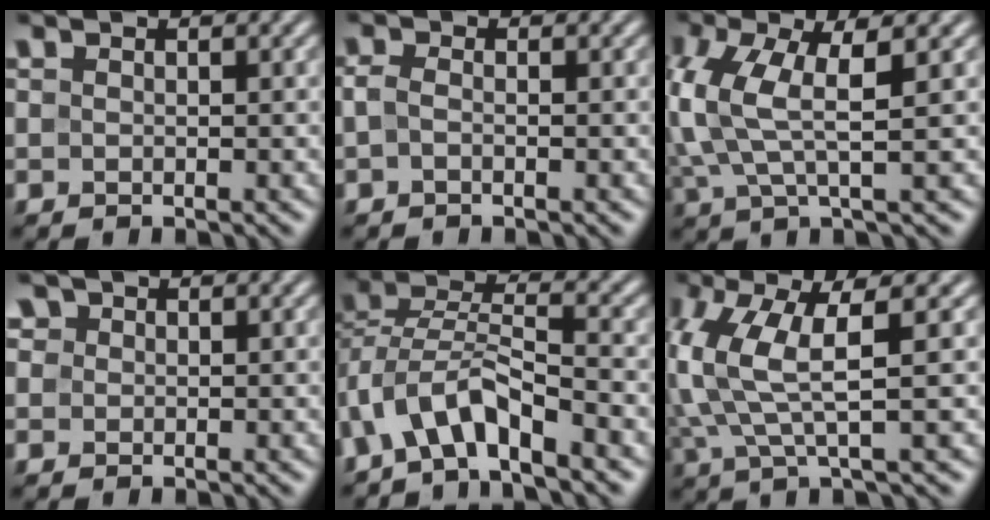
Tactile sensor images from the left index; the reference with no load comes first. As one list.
[{"total": 1.0, "force": [-0.5, 0.4, 0.8], "torque": [-0.022, 0.001, -0.013]}, {"total": 6.3, "force": [0.9, 2.1, 5.8], "torque": [-0.154, 0.008, 0.015]}, {"total": 2.2, "force": [1.0, 1.8, 0.8], "torque": [-0.017, 0.012, 0.004]}, {"total": 5.6, "force": [-3.8, 1.9, 3.7], "torque": [-0.068, 0.009, -0.077]}, {"total": 6.8, "force": [1.2, 1.8, 6.5], "torque": [-0.165, 0.008, 0.024]}]